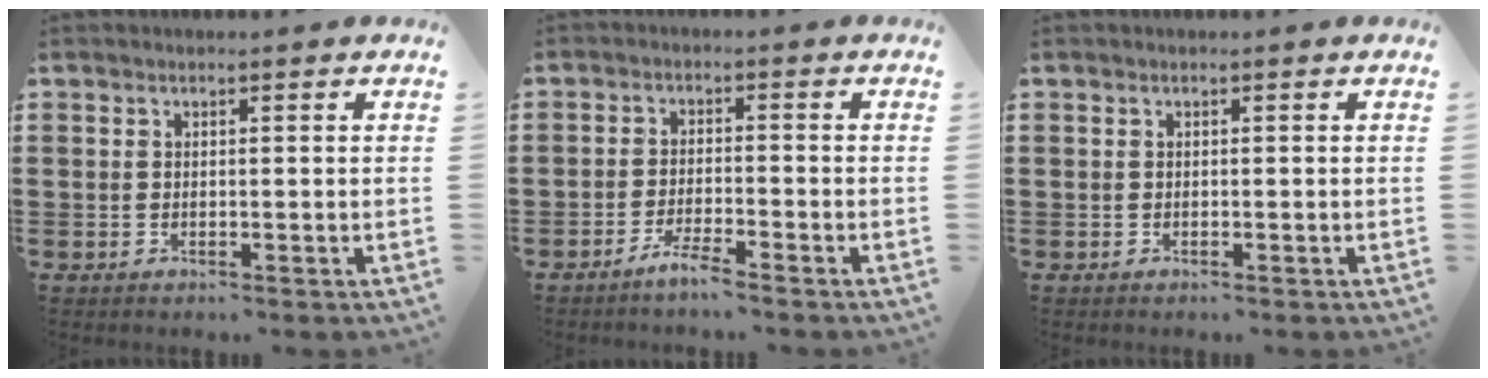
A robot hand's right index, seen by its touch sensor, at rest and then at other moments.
{"total": 2.9, "force": [-2.5, -0.2, 1.5], "torque": [-0.032, 0.001, -0.049]}
{"total": 0.0}